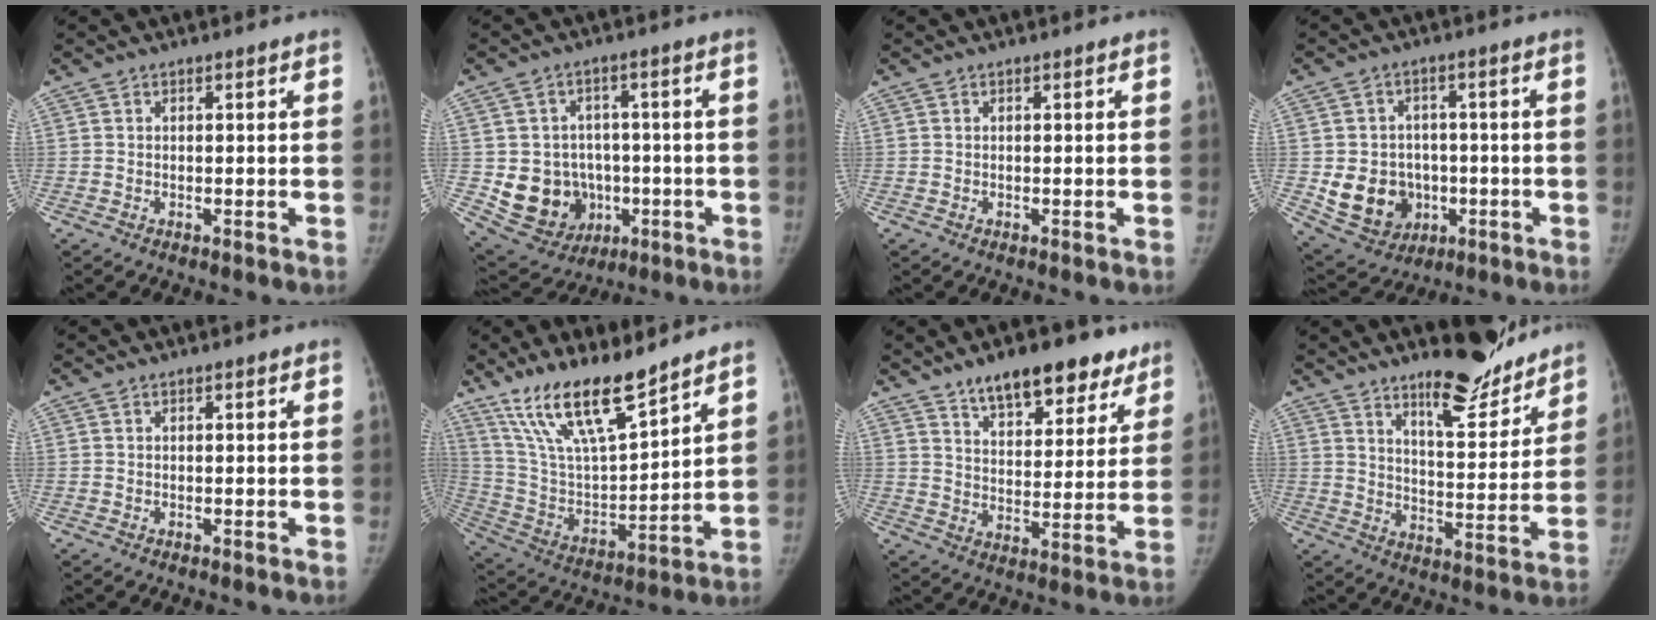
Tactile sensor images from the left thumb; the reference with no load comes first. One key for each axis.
{"total": 12.7, "fx": -1.9, "fy": 11.3, "fz": 5.5, "tx": -0.067, "ty": 0.012, "tz": -0.005}
{"total": 0.0}
{"total": 11.5, "fx": -1.9, "fy": 10.0, "fz": 5.4, "tx": -0.060, "ty": 0.006, "tz": -0.011}
{"total": 0.0}
{"total": 17.9, "fx": 13.4, "fy": 4.4, "fz": 11.0, "tx": -0.177, "ty": -0.067, "tz": 0.260}
{"total": 15.5, "fx": 10.7, "fy": 7.2, "fz": 8.7, "tx": -0.066, "ty": -0.048, "tz": 0.160}
{"total": 12.7, "fx": 10.4, "fy": 3.4, "fz": 6.5, "tx": -0.058, "ty": -0.081, "tz": 0.162}